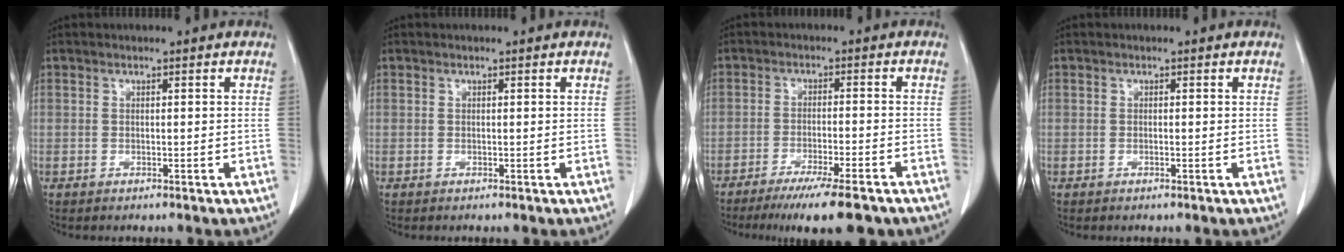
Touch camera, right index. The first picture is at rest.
{"total": 0.0}
{"total": 11.8, "force": [-9.2, 1.1, 7.3], "torque": [-0.098, -0.022, -0.137]}
{"total": 0.0}